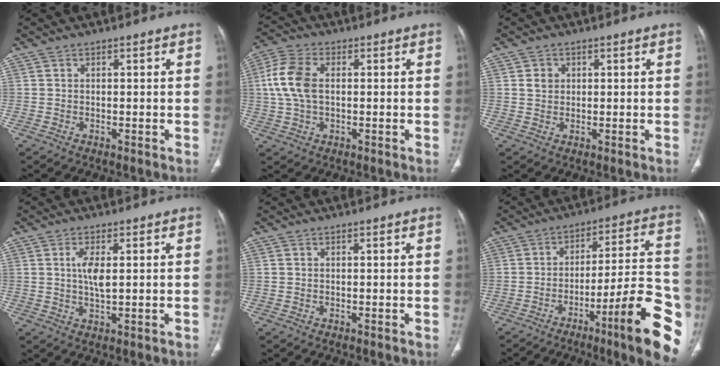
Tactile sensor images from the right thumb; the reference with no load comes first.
{"total": 9.1, "force": [0.9, 5.5, 7.2], "torque": [-0.165, 0.016, 0.017]}
{"total": 2.4, "force": [0.7, 2.1, 1.0], "torque": [-0.009, -0.002, 0.013]}
{"total": 4.4, "force": [0.7, 1.3, 4.2], "torque": [-0.088, -0.007, 0.013]}
{"total": 0.0}
{"total": 20.6, "force": [-9.0, 2.9, 18.3], "torque": [-0.216, 0.053, -0.128]}